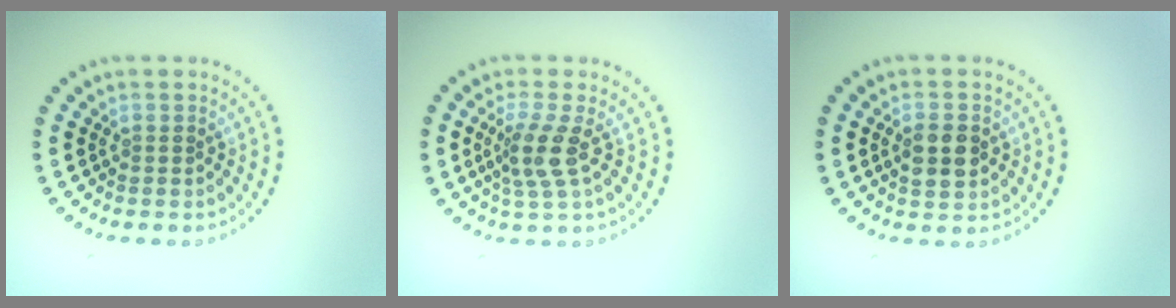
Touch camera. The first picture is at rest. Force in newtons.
{"total": 2.9, "press": 2.2, "slide": 1.9}
{"total": 2.5, "press": 2.5, "slide": 0.1}